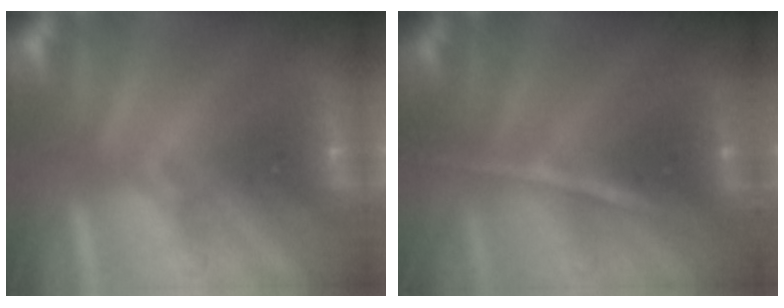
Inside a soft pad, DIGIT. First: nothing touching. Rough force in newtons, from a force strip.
{"total": 1.3}